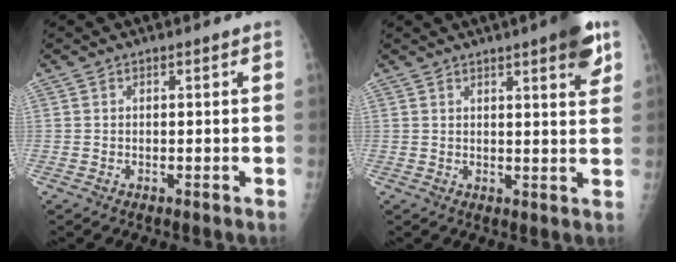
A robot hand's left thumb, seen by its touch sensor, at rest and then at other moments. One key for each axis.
{"total": 7.3, "fx": 4.1, "fy": 1.5, "fz": 5.8, "tx": -0.066, "ty": -0.016, "tz": 0.049}